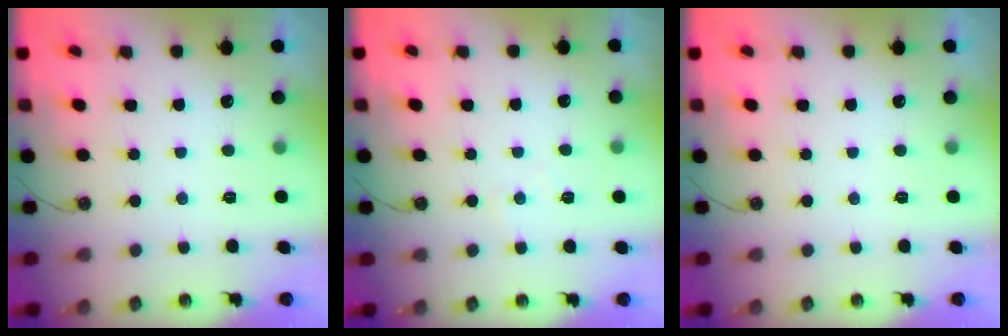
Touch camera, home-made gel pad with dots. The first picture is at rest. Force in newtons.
{"total": 3.0, "press": 3.0, "slide": 0.5}
{"total": 0.0}